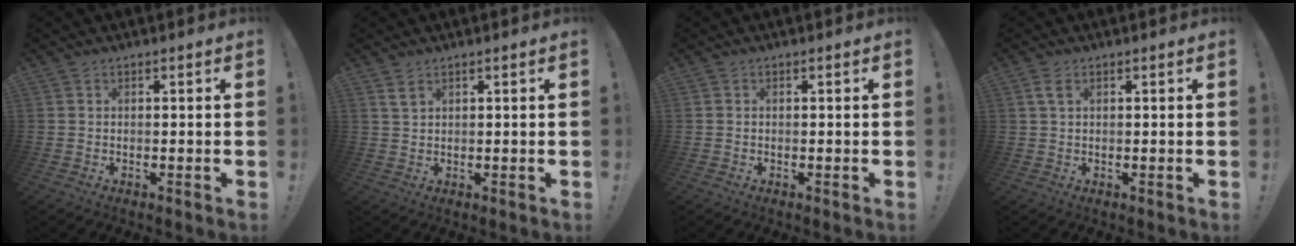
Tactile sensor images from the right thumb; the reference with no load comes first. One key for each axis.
{"total": 2.8, "fx": 1.7, "fy": 1.5, "fz": 1.6, "tx": -0.018, "ty": -0.009, "tz": 0.031}
{"total": 0.0}
{"total": 2.8, "fx": 1.2, "fy": 1.4, "fz": 2.1, "tx": -0.037, "ty": -0.001, "tz": 0.021}